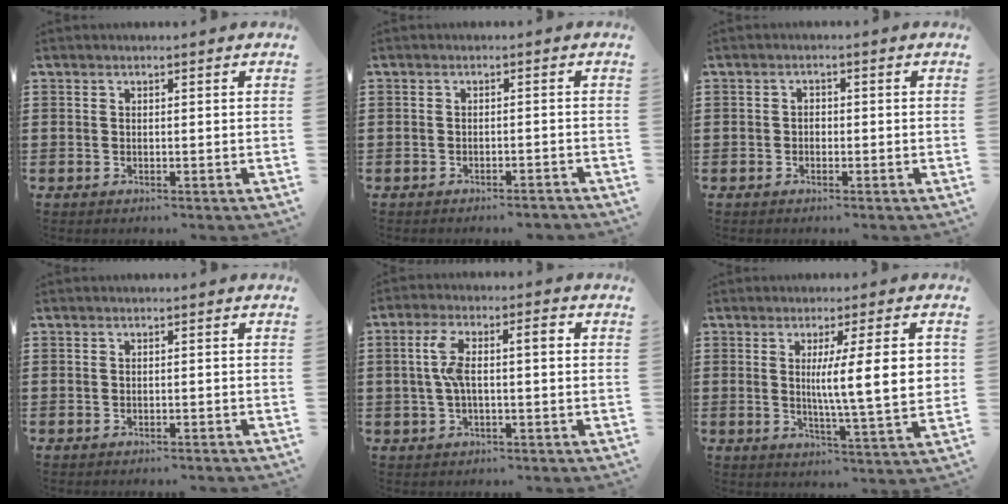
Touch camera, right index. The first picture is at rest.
{"total": 1.6, "force": [-1.6, 0.1, 0.2], "torque": [-0.009, 0.002, -0.032]}
{"total": 1.0, "force": [-0.3, 0.8, 0.6], "torque": [-0.013, 0.001, -0.006]}
{"total": 0.7, "force": [-0.7, 0.1, 0.1], "torque": [-0.003, 0.000, -0.015]}
{"total": 6.0, "force": [0.3, 2.0, 5.6], "torque": [-0.126, 0.002, -0.005]}
{"total": 10.5, "force": [1.8, 1.1, 10.3], "torque": [-0.166, -0.007, 0.021]}